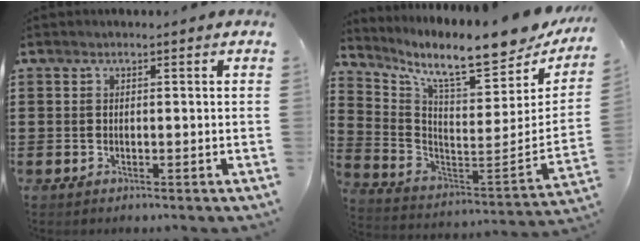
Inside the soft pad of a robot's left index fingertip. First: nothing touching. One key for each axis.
{"total": 9.9, "fx": 8.1, "fy": 0.9, "fz": 5.7, "tx": -0.122, "ty": -0.076, "tz": 0.130}